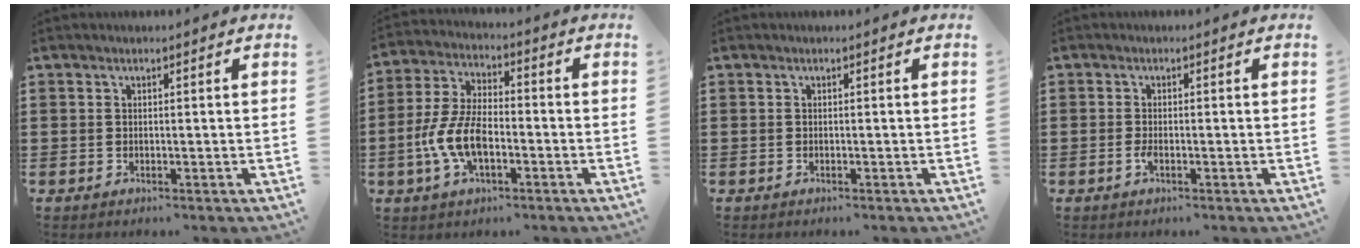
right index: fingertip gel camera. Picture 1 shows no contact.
{"total": 8.6, "force": [-2.7, 4.3, 6.9], "torque": [-0.165, -0.001, -0.057]}
{"total": 0.0}
{"total": 1.4, "force": [-0.7, 0.3, 1.2], "torque": [-0.038, -0.007, -0.017]}